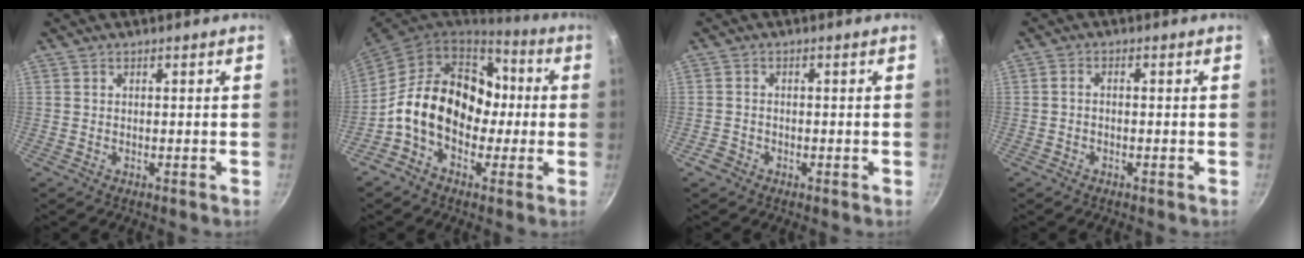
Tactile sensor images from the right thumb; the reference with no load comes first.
{"total": 18.9, "force": [-0.7, 14.2, 12.4], "torque": [-0.177, 0.047, -0.022]}
{"total": 2.0, "force": [-1.2, 1.5, 0.5], "torque": [-0.006, 0.014, -0.020]}
{"total": 1.4, "force": [-0.6, 0.8, 1.0], "torque": [-0.021, 0.014, -0.014]}